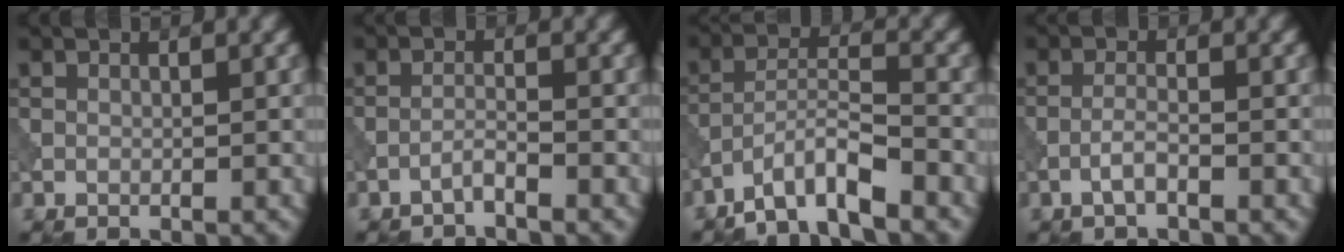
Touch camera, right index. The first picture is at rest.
{"total": 1.3, "force": [-1.1, 0.0, 0.8], "torque": [-0.012, 0.008, -0.027]}
{"total": 5.1, "force": [-4.0, 0.8, 3.1], "torque": [-0.052, 0.008, -0.080]}
{"total": 1.6, "force": [-0.9, 0.3, 1.3], "torque": [-0.026, 0.007, -0.023]}